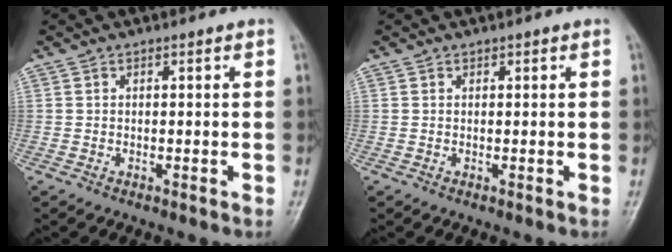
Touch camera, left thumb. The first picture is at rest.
{"total": 0.0}